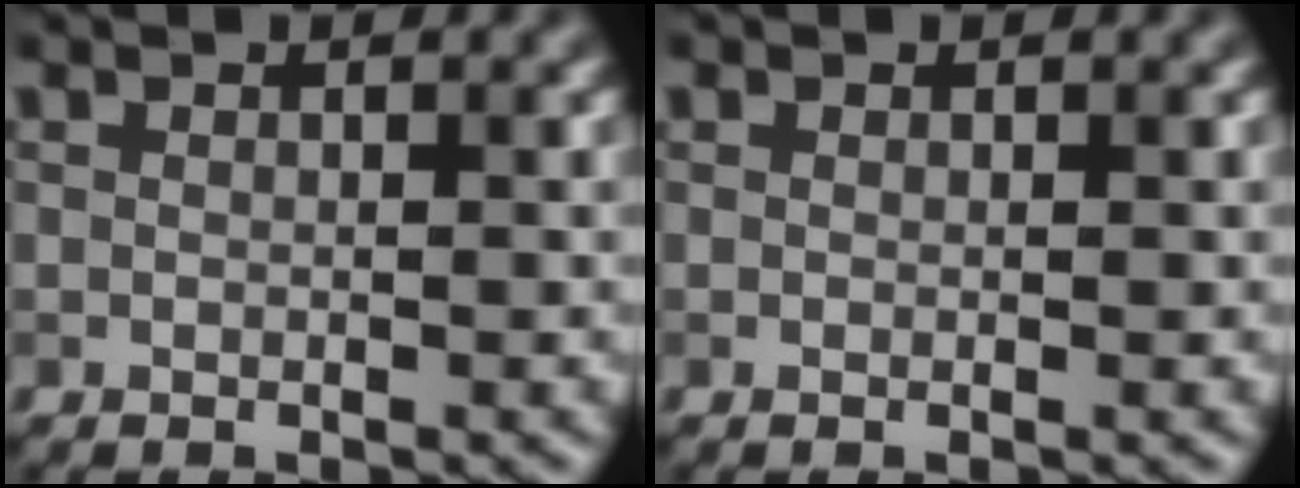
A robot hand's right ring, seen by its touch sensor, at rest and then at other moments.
{"total": 0.0}